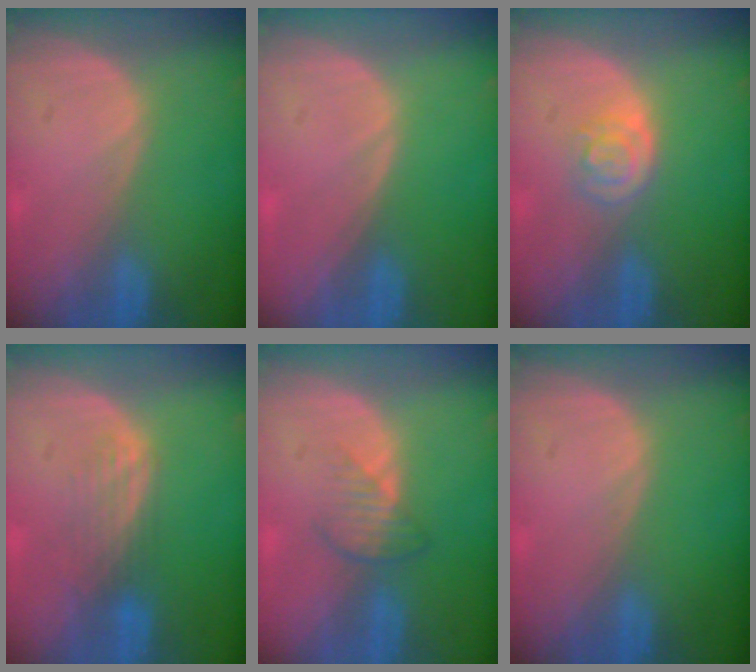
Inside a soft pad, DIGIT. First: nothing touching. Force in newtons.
{"total": 0.0}
{"total": 3.2, "press": 3.2, "slide": 0.2}
{"total": 3.7, "press": 3.1, "slide": 2.0}
{"total": 3.5, "press": 3.1, "slide": 1.6}
{"total": 0.0}